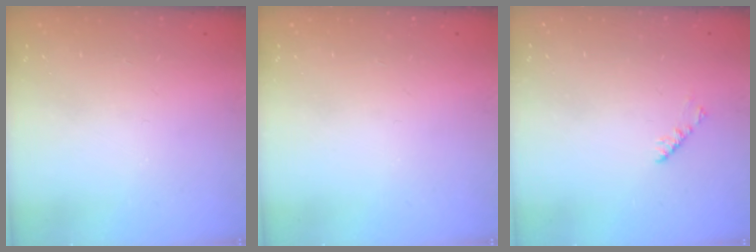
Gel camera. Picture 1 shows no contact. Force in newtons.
{"total": 0.0}
{"total": 3.4, "press": 3.3, "slide": 0.5}